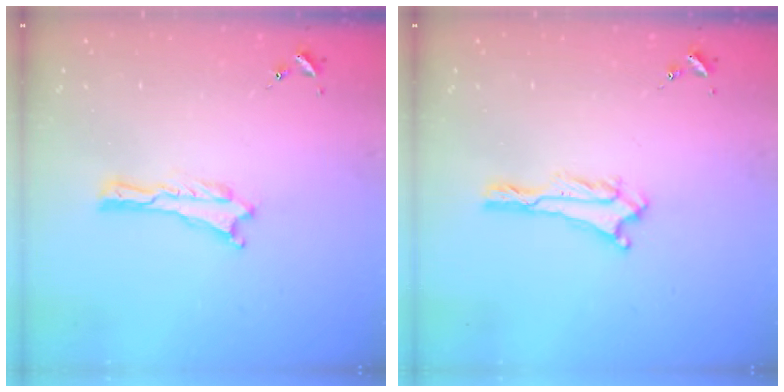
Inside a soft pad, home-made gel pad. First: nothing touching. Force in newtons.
{"total": 0.6, "press": 0.6, "slide": 0.1}